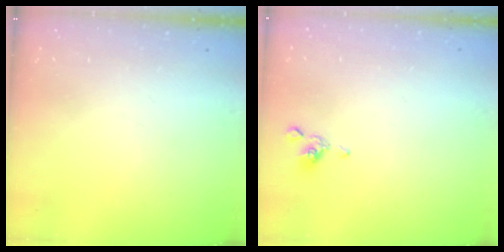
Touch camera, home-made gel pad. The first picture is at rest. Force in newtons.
{"total": 2.3, "press": 2.2, "slide": 0.5}